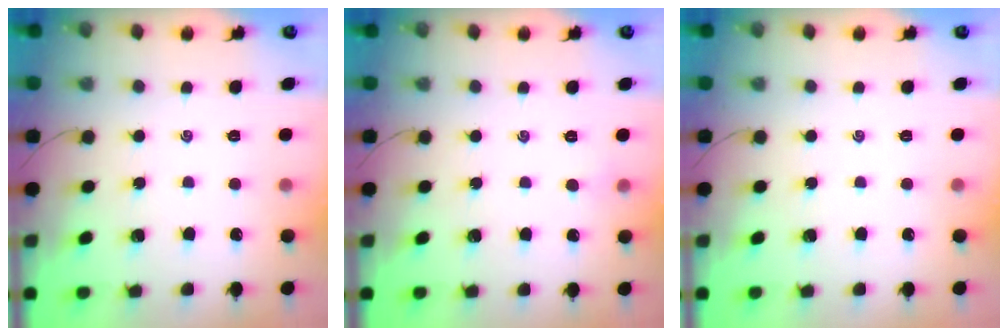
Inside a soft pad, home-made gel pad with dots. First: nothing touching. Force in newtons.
{"total": 2.4, "press": 2.3, "slide": 0.7}
{"total": 0.0}